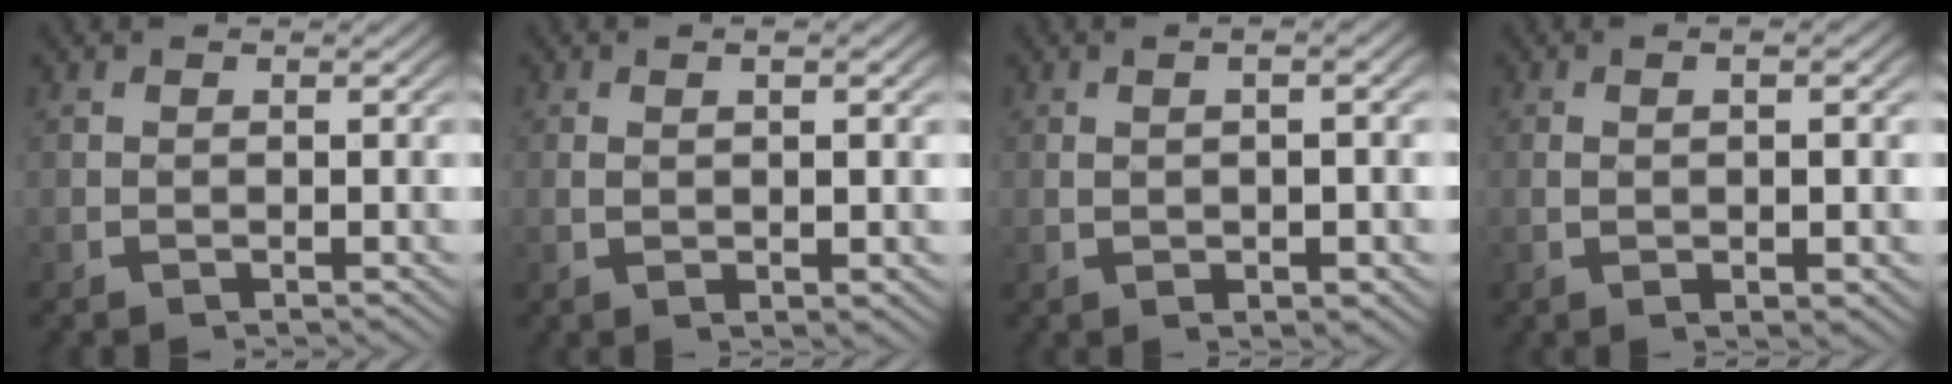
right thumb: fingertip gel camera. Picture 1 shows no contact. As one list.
[{"total": 2.7, "force": [0.5, 0.3, 2.7], "torque": [-0.051, -0.002, 0.014]}, {"total": 3.5, "force": [0.3, 0.8, 3.4], "torque": [-0.052, 0.006, 0.010]}, {"total": 3.4, "force": [0.3, 0.5, 3.4], "torque": [-0.060, 0.002, 0.010]}]